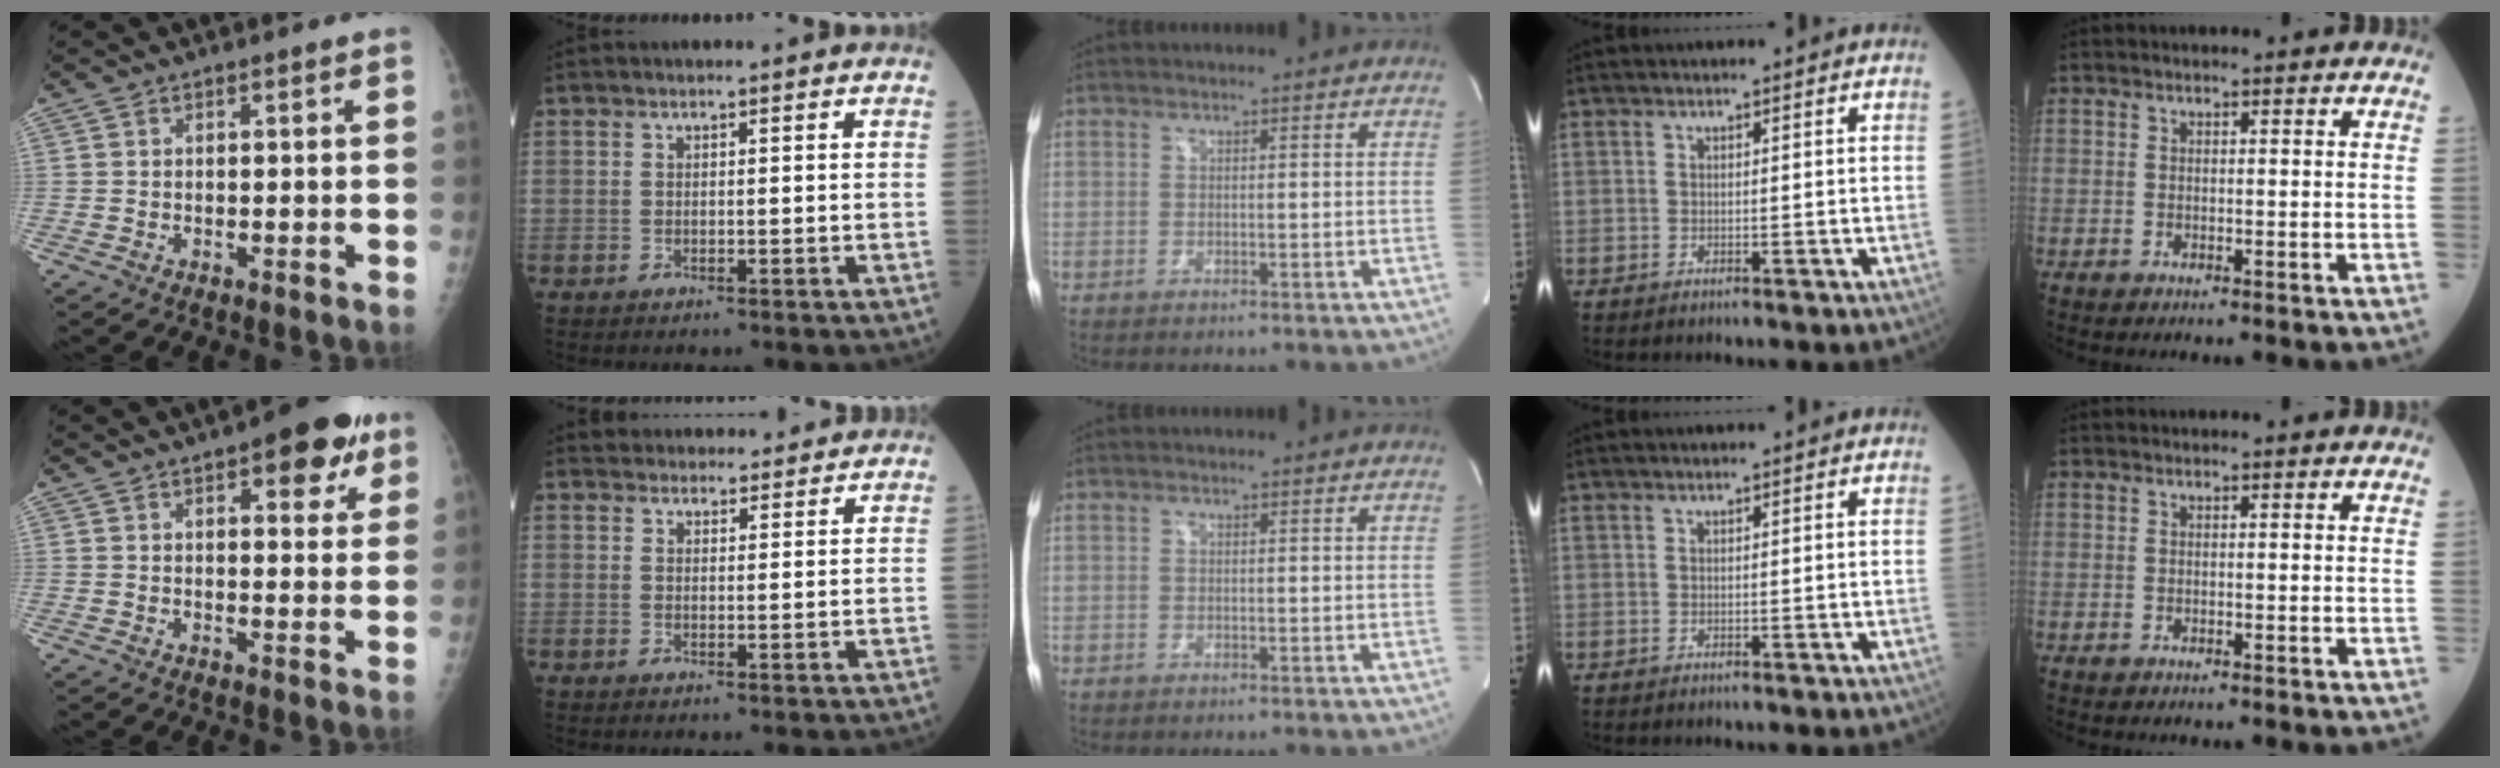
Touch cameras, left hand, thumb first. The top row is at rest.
{"thumb": {"total": 9.7, "force": [5.2, 4.0, 7.2], "torque": [-0.057, -0.016, 0.059]}, "index": {"total": 8.0, "force": [7.6, 2.2, 0.9], "torque": [0.006, 0.022, 0.089]}}